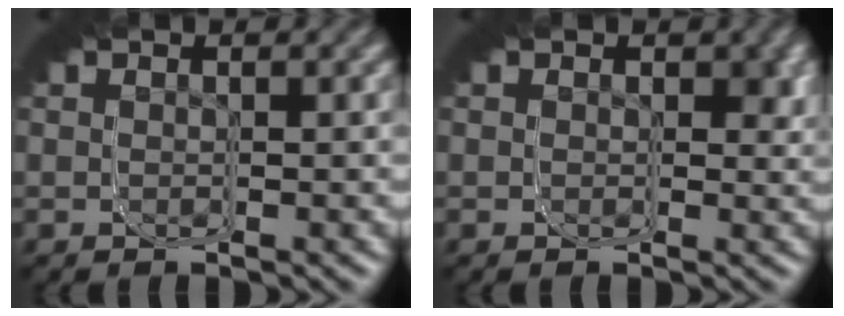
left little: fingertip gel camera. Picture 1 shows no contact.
{"total": 1.5, "force": [0.1, 1.2, 0.9], "torque": [-0.013, -0.009, 0.005]}